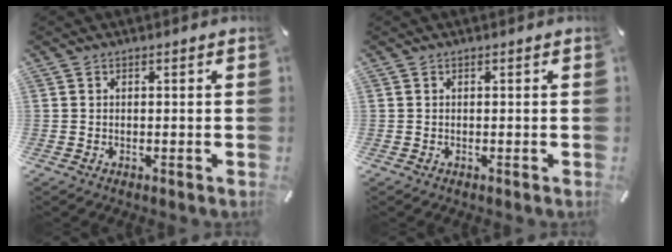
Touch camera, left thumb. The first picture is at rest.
{"total": 0.0}